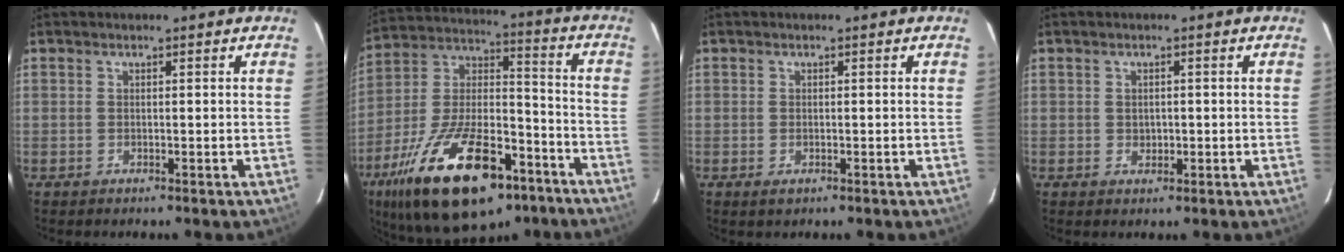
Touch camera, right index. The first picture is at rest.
{"total": 28.6, "force": [-16.5, 12.4, 19.7], "torque": [-0.371, -0.008, -0.260]}
{"total": 1.1, "force": [-0.5, 0.8, 0.7], "torque": [-0.012, -0.002, -0.008]}
{"total": 1.6, "force": [-0.1, 1.4, 0.7], "torque": [-0.008, 0.003, 0.000]}